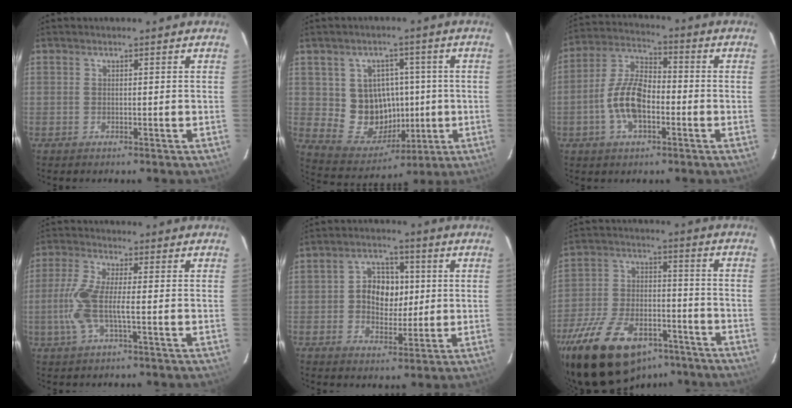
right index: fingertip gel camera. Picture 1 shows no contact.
{"total": 12.2, "force": [0.3, 11.3, 4.6], "torque": [-0.097, 0.013, 0.027]}
{"total": 10.7, "force": [-3.1, 5.4, 8.7], "torque": [-0.184, 0.013, -0.058]}
{"total": 8.2, "force": [-1.6, 1.6, 7.9], "torque": [-0.175, -0.002, -0.030]}
{"total": 7.9, "force": [0.6, 6.2, 4.9], "torque": [-0.092, 0.021, 0.014]}
{"total": 26.0, "force": [-17.4, 12.6, 14.6], "torque": [-0.296, -0.015, -0.267]}